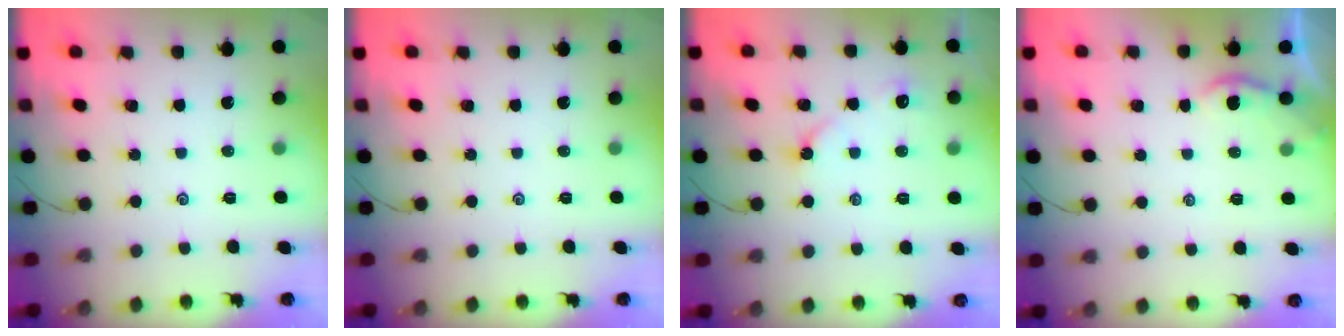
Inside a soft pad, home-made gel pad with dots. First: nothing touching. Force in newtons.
{"total": 0.0}
{"total": 3.8, "press": 3.7, "slide": 0.5}
{"total": 2.0, "press": 1.9, "slide": 0.4}